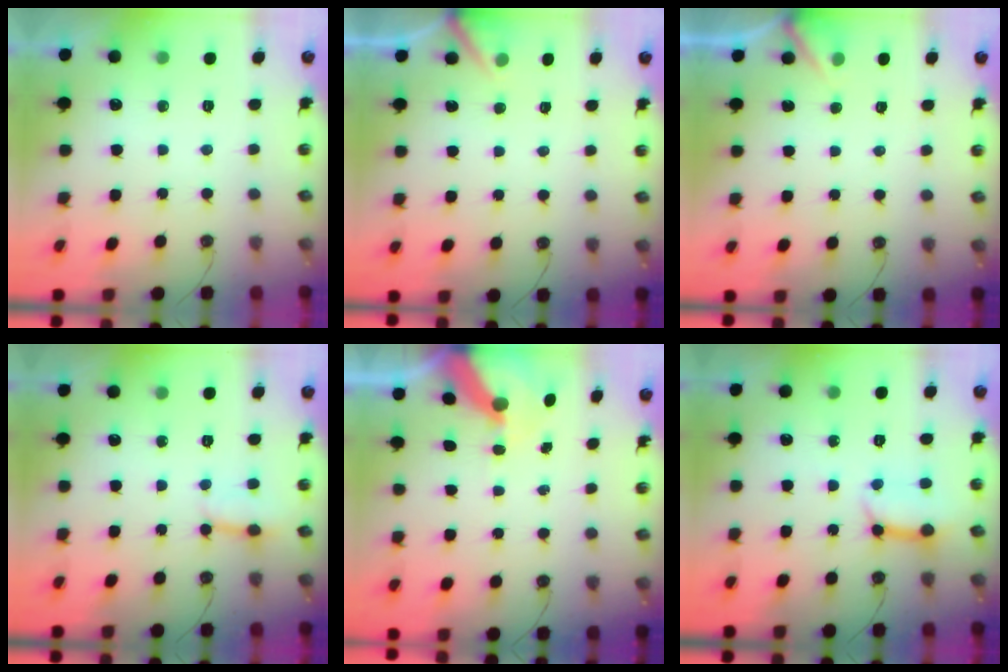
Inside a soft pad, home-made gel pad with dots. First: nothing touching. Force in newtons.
{"total": 4.0, "press": 4.0, "slide": 0.3}
{"total": 4.7, "press": 4.7, "slide": 0.2}
{"total": 3.6, "press": 3.6, "slide": 0.2}
{"total": 9.8, "press": 9.7, "slide": 1.0}
{"total": 9.1, "press": 9.1, "slide": 0.9}